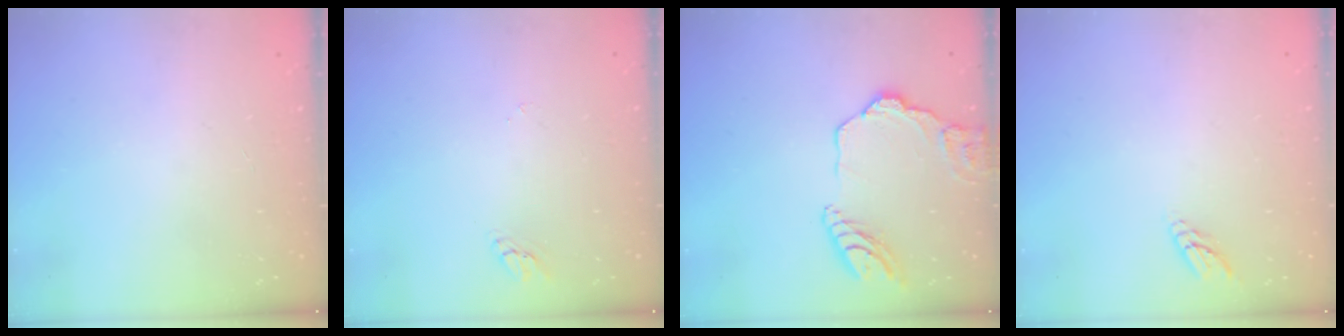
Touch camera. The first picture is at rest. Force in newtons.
{"total": 2.0, "press": 2.0, "slide": 0.2}
{"total": 14.6, "press": 14.5, "slide": 1.6}
{"total": 4.8, "press": 4.8, "slide": 0.2}